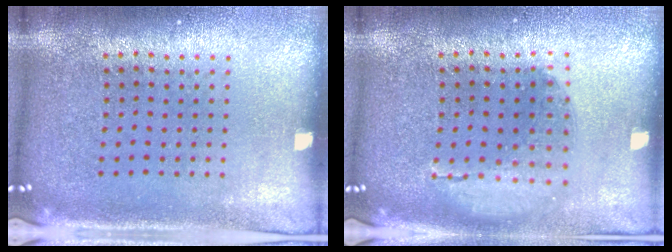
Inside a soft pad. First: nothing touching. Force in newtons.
{"total": 1.2, "press": 1.2, "slide": 0.3}